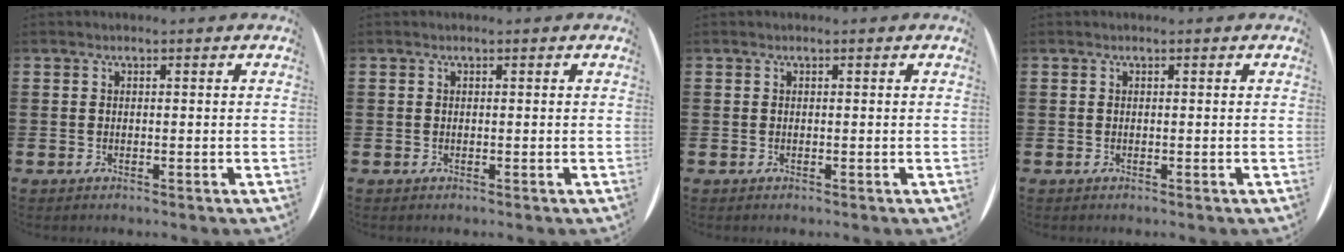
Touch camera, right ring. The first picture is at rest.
{"total": 0.0}
{"total": 0.0}
{"total": 0.0}